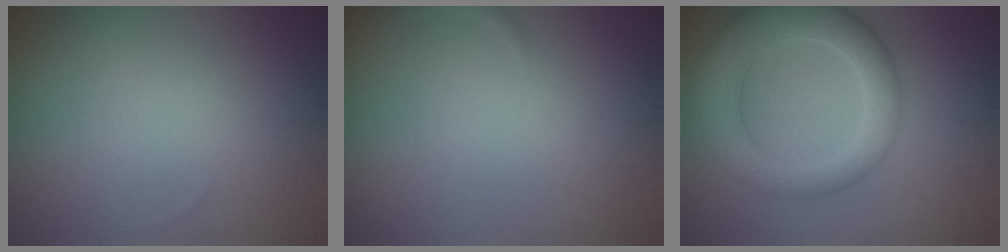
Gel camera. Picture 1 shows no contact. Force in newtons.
{"total": 1.0, "press": 1.0, "slide": 0.1}
{"total": 6.8, "press": 6.8, "slide": 0.5}